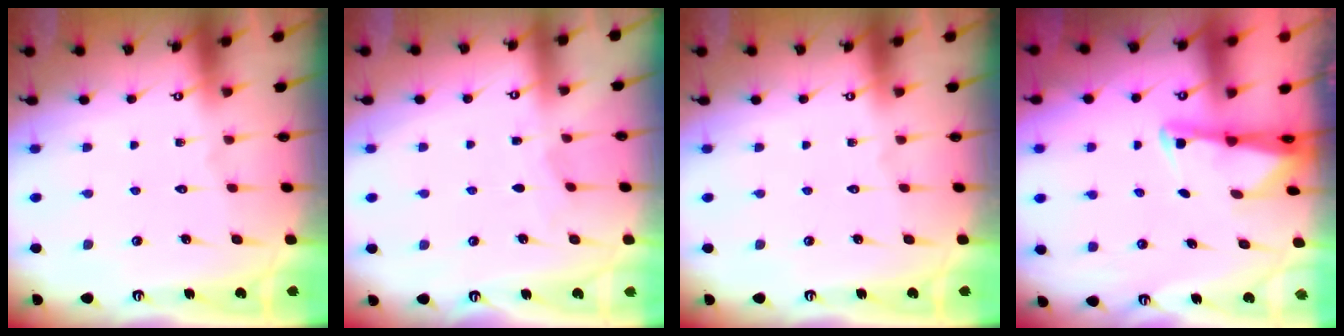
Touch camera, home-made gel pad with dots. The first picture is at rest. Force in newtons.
{"total": 2.7, "press": 2.6, "slide": 0.4}
{"total": 0.0}
{"total": 2.0, "press": 2.0, "slide": 0.3}